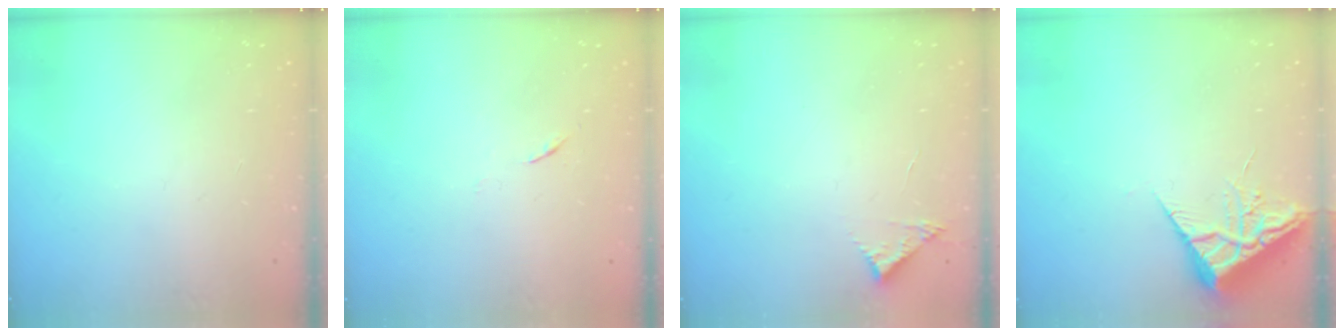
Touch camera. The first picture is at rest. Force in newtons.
{"total": 3.5, "press": 3.4, "slide": 0.6}
{"total": 3.6, "press": 3.6, "slide": 0.1}
{"total": 7.0, "press": 7.0, "slide": 0.7}